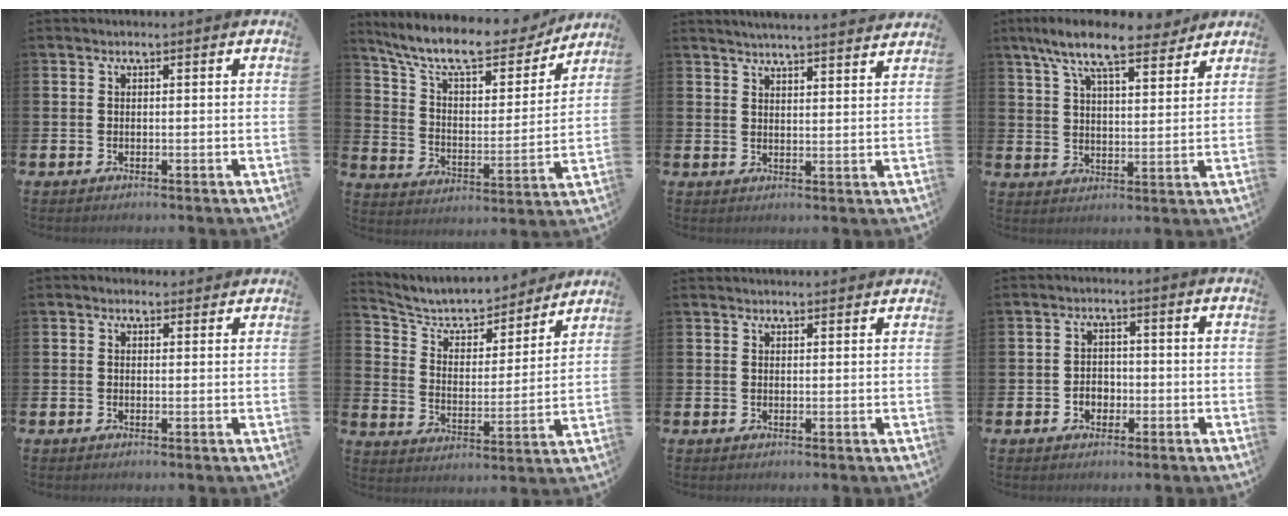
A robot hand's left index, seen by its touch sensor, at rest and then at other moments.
{"total": 11.2, "force": [10.0, 2.8, 4.2], "torque": [-0.108, -0.067, 0.169]}
{"total": 4.2, "force": [4.1, -0.5, 0.2], "torque": [-0.006, -0.029, 0.072]}
{"total": 10.1, "force": [8.6, 2.2, 4.8], "torque": [-0.103, -0.033, 0.152]}
{"total": 1.1, "force": [0.9, 0.6, 0.3], "torque": [0.006, 0.003, 0.013]}
{"total": 7.2, "force": [6.6, 2.2, 1.6], "torque": [-0.061, -0.053, 0.110]}
{"total": 1.5, "force": [1.5, 0.1, 0.0], "torque": [0.012, -0.008, 0.025]}
{"total": 2.4, "force": [-0.9, 2.0, 1.1], "torque": [-0.008, -0.002, -0.023]}